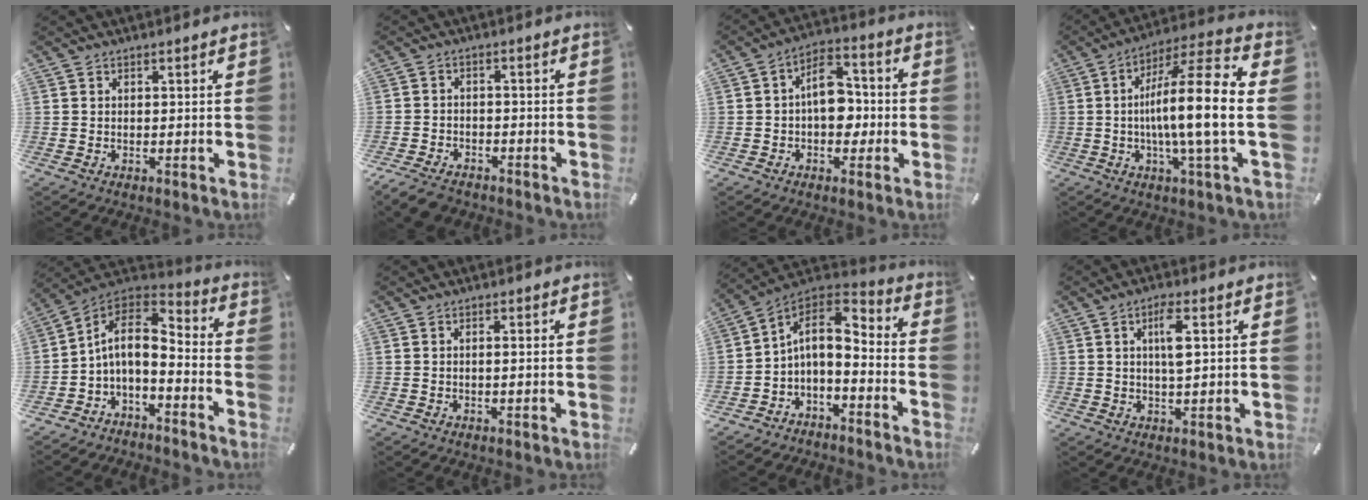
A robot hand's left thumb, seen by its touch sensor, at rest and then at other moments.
{"total": 4.6, "force": [-3.9, 2.1, 1.5], "torque": [-0.041, 0.015, -0.078]}
{"total": 10.0, "force": [-1.1, 6.8, 7.2], "torque": [-0.109, 0.016, -0.018]}
{"total": 16.5, "force": [-0.5, 1.4, 16.5], "torque": [-0.279, -0.007, -0.021]}
{"total": 8.9, "force": [-1.0, 5.2, 7.1], "torque": [-0.152, -0.006, -0.020]}
{"total": 1.2, "force": [-0.1, 0.0, 1.2], "torque": [-0.022, -0.003, -0.001]}
{"total": 8.5, "force": [0.0, 5.6, 6.5], "torque": [-0.122, -0.002, 0.004]}
{"total": 5.8, "force": [1.6, 1.2, 5.5], "torque": [-0.103, -0.001, 0.022]}